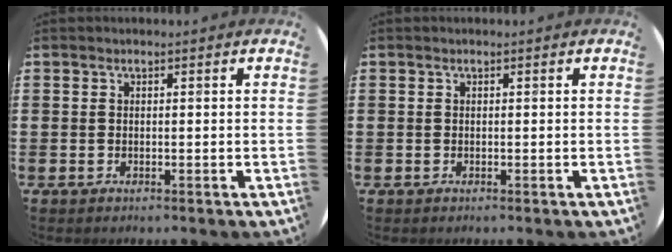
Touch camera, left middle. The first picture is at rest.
{"total": 0.0}